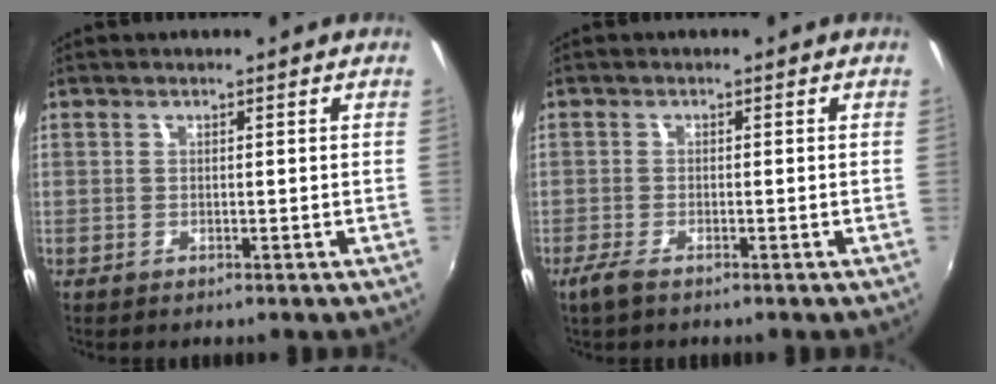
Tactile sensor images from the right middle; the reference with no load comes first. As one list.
[{"total": 2.5, "force": [-1.8, 0.5, 1.7], "torque": [-0.042, -0.007, -0.037]}]